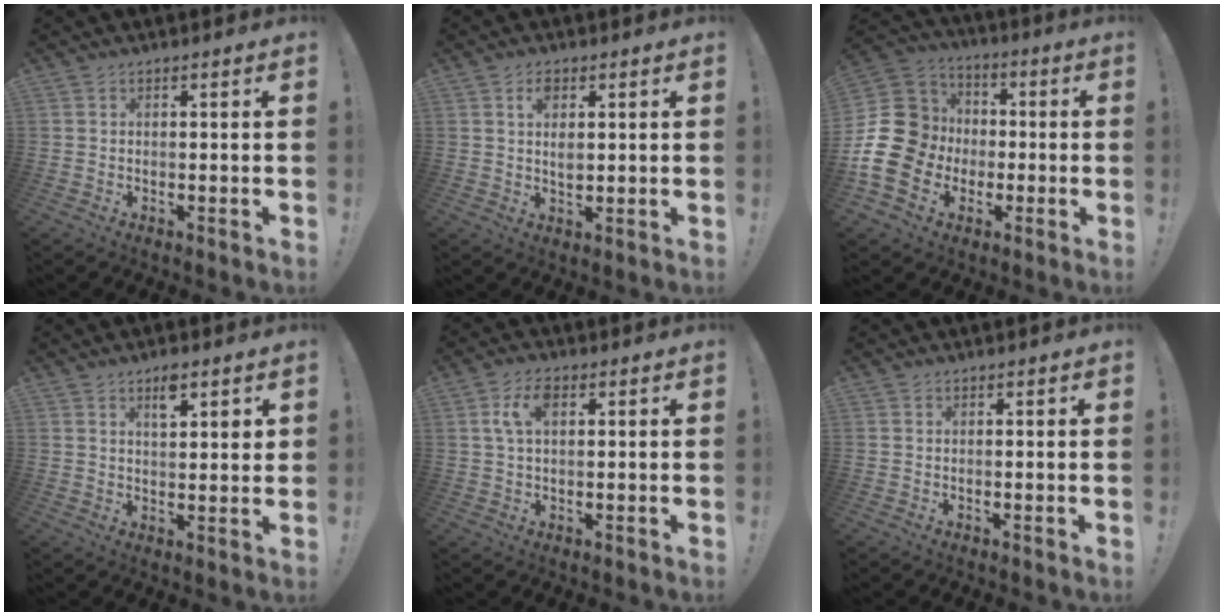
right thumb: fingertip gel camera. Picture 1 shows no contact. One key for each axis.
{"total": 3.9, "fx": 1.5, "fy": 1.9, "fz": 3.0, "tx": -0.042, "ty": -0.007, "tz": 0.021}
{"total": 22.9, "fx": 0.2, "fy": 19.5, "fz": 11.9, "tx": -0.211, "ty": -0.014, "tz": 0.058}
{"total": 5.7, "fx": 3.4, "fy": 2.0, "fz": 4.0, "tx": -0.047, "ty": -0.017, "tz": 0.052}
{"total": 6.5, "fx": 2.0, "fy": 3.3, "fz": 5.2, "tx": -0.100, "ty": 0.005, "tz": 0.035}
{"total": 0.0}